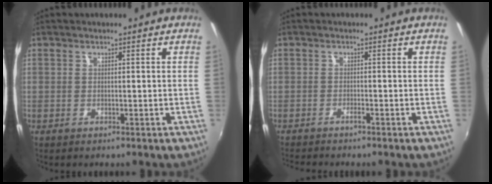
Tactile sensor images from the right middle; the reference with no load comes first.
{"total": 2.6, "force": [-2.4, -0.1, 1.1], "torque": [-0.031, -0.007, -0.046]}